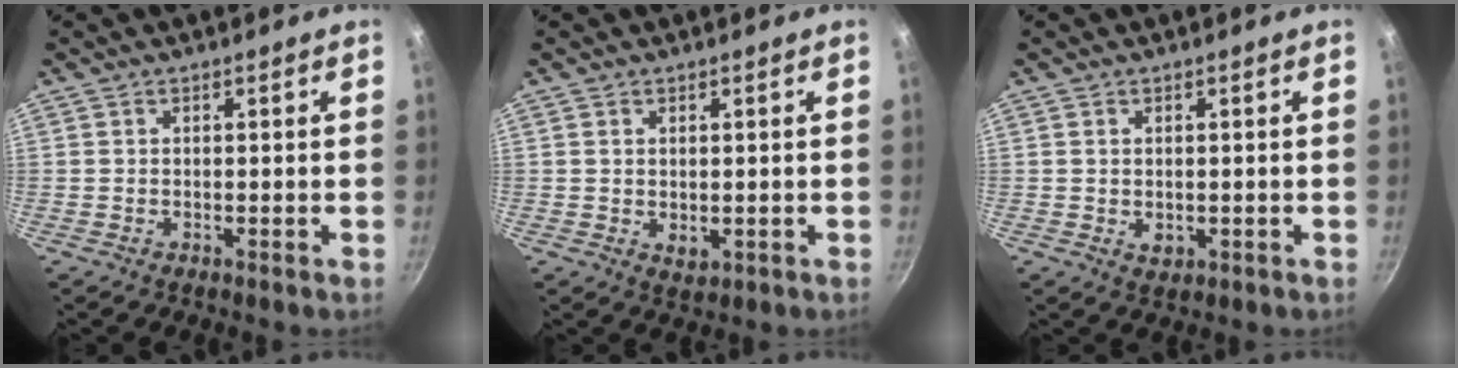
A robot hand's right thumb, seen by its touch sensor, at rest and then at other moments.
{"total": 2.2, "force": [0.3, 1.5, 1.6], "torque": [-0.024, -0.006, 0.006]}
{"total": 2.1, "force": [0.0, 1.6, 1.4], "torque": [-0.022, -0.003, 0.003]}